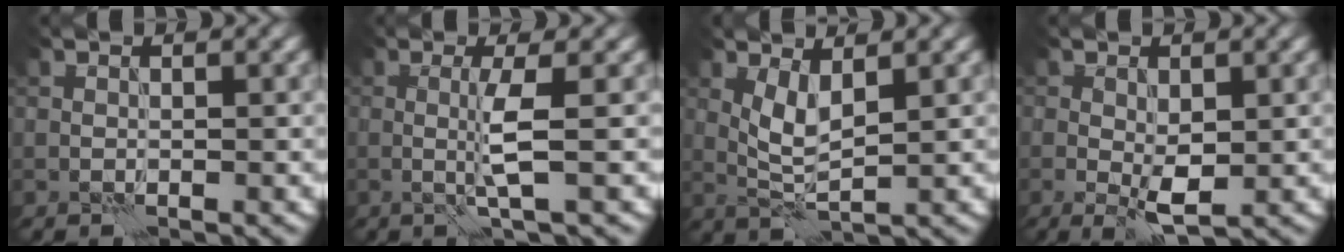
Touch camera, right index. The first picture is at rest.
{"total": 2.5, "force": [0.1, -0.1, 2.5], "torque": [-0.056, -0.003, -0.002]}
{"total": 3.1, "force": [1.2, 0.9, 2.7], "torque": [-0.065, -0.004, 0.028]}
{"total": 2.5, "force": [0.1, 1.1, 2.3], "torque": [-0.043, -0.004, 0.005]}